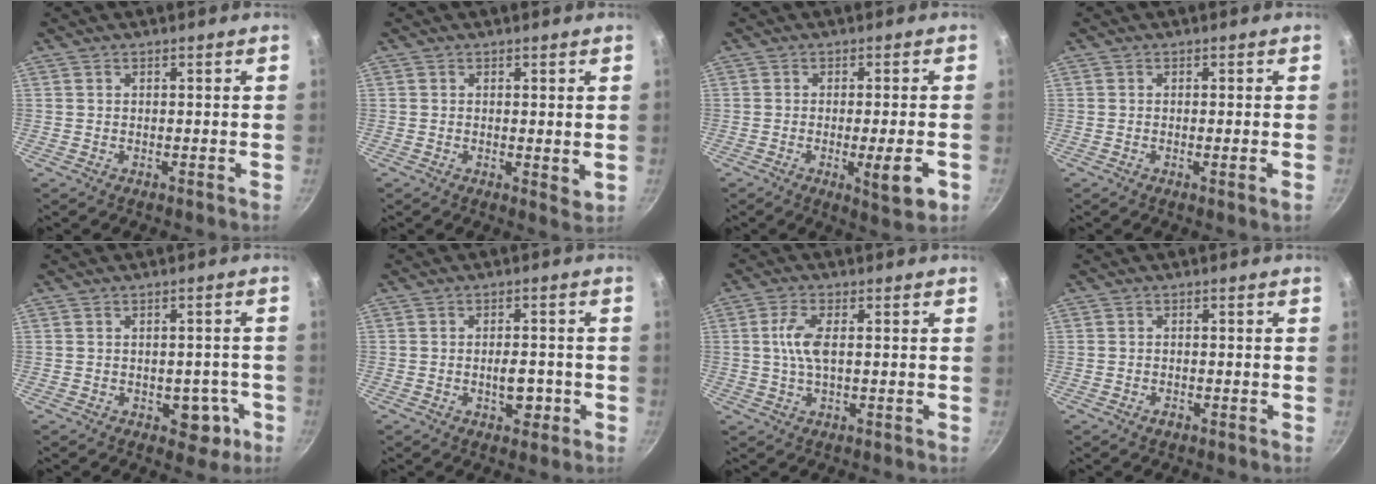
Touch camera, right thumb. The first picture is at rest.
{"total": 2.4, "force": [0.4, 1.0, 2.2], "torque": [-0.033, -0.008, 0.006]}
{"total": 7.5, "force": [-2.3, 1.4, 7.0], "torque": [-0.093, -0.002, -0.030]}
{"total": 1.6, "force": [-0.4, 0.0, 1.6], "torque": [-0.031, -0.003, -0.009]}
{"total": 5.6, "force": [-2.1, 3.8, 3.6], "torque": [-0.014, 0.019, -0.017]}
{"total": 4.8, "force": [-1.4, 2.6, 3.8], "torque": [-0.033, 0.009, -0.019]}
{"total": 5.4, "force": [0.5, 2.1, 5.0], "torque": [-0.113, 0.006, 0.007]}
{"total": 1.1, "force": [-0.7, 0.7, 0.6], "torque": [-0.014, 0.005, -0.014]}